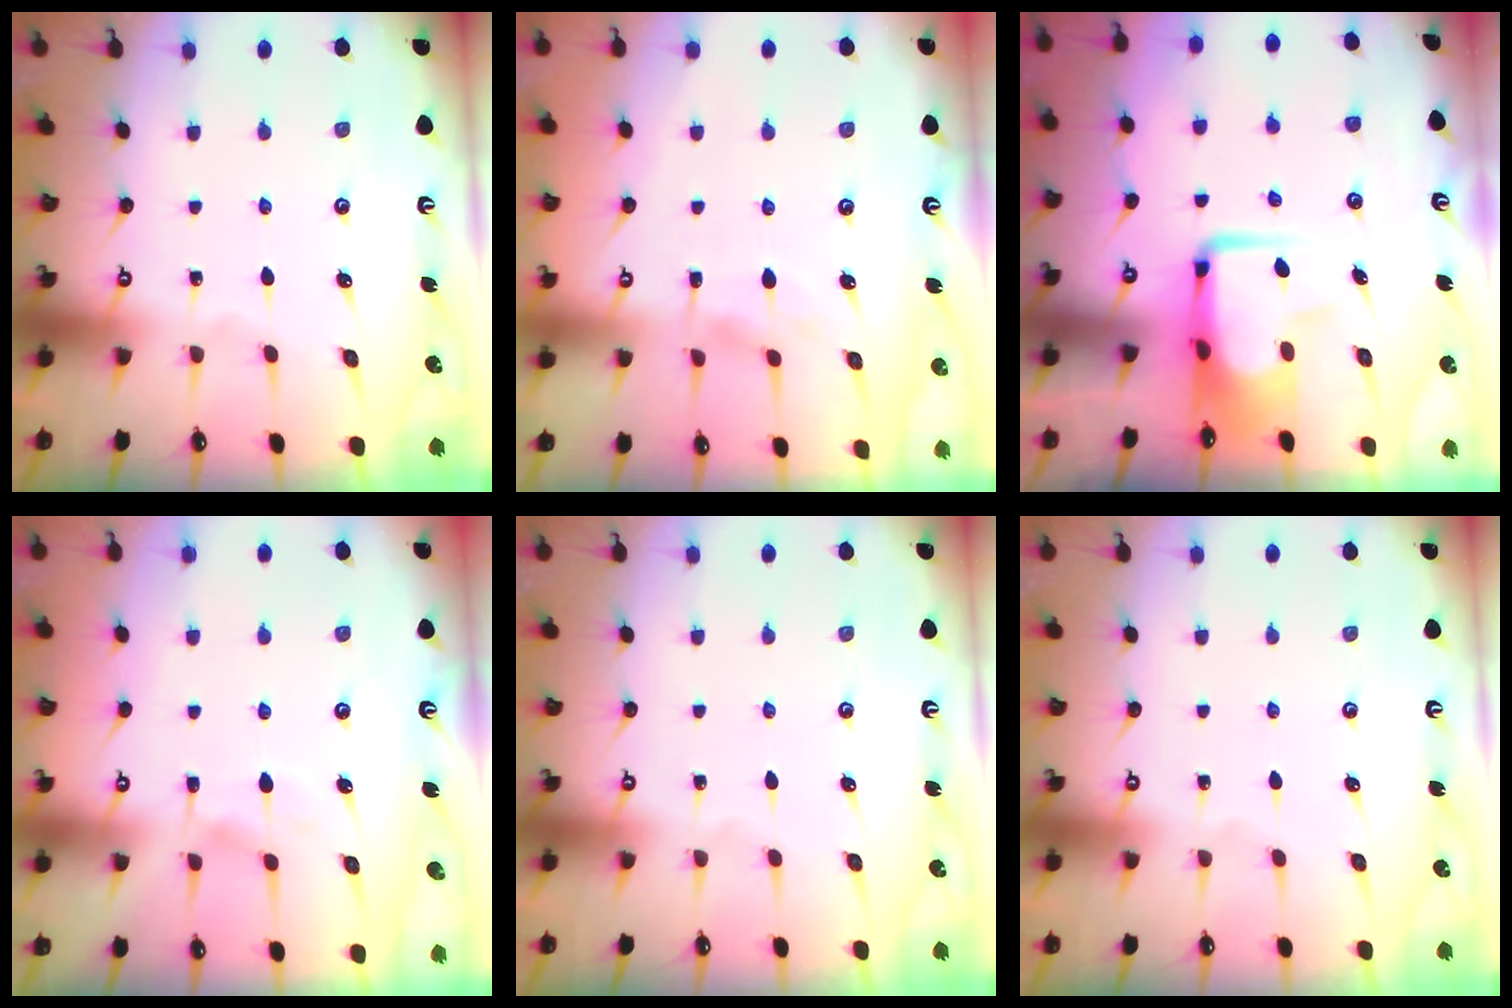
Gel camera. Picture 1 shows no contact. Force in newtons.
{"total": 2.3, "press": 2.1, "slide": 1.0}
{"total": 7.9, "press": 7.8, "slide": 1.4}
{"total": 5.9, "press": 5.9, "slide": 0.6}
{"total": 0.0}
{"total": 0.0}